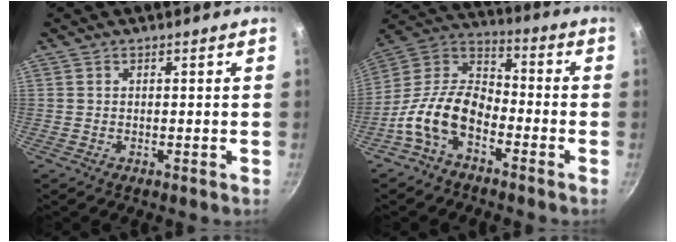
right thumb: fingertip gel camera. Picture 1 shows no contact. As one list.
[{"total": 13.6, "force": [-6.2, 7.9, 9.2], "torque": [-0.152, 0.065, -0.145]}]